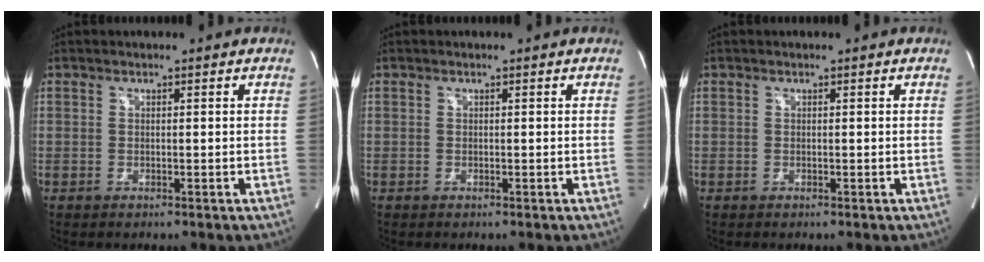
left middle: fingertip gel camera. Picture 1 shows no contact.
{"total": 0.0}
{"total": 0.0}